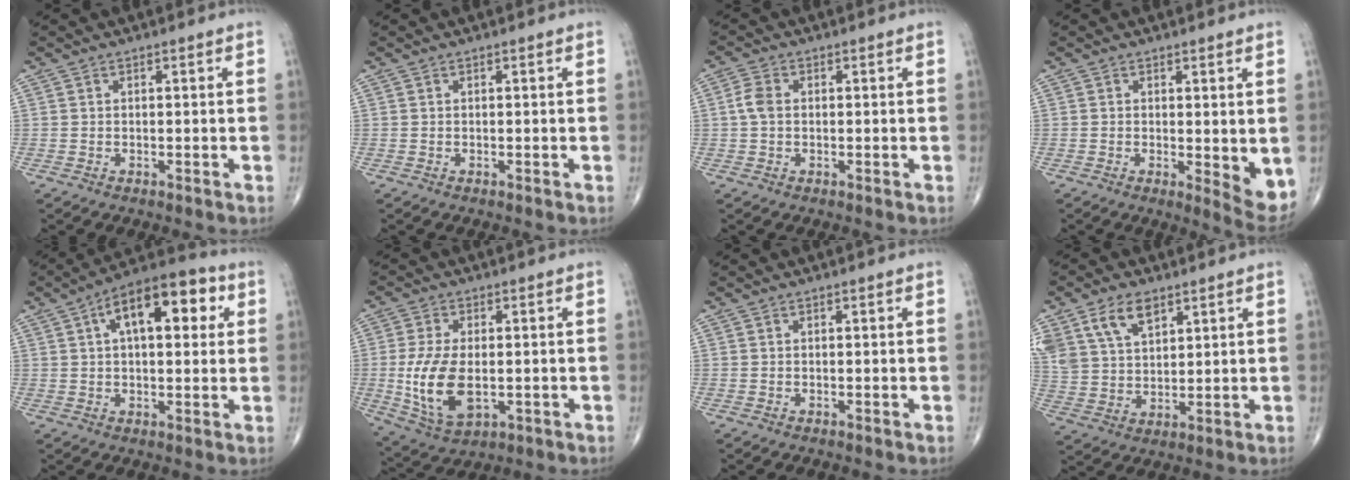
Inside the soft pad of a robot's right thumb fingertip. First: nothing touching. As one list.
[{"total": 0.0}, {"total": 3.1, "force": [0.1, 2.2, 2.3], "torque": [-0.052, 0.007, -0.003]}, {"total": 6.0, "force": [-0.1, 1.9, 5.7], "torque": [-0.069, -0.017, 0.002]}, {"total": 15.3, "force": [4.7, 7.2, 12.6], "torque": [-0.164, 0.026, 0.063]}, {"total": 12.2, "force": [-1.3, 6.7, 10.1], "torque": [-0.203, -0.011, -0.011]}, {"total": 0.0}, {"total": 11.3, "force": [6.4, 6.7, 6.5], "torque": [-0.117, -0.016, 0.132]}]